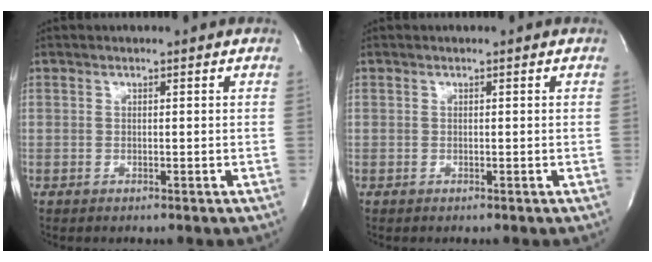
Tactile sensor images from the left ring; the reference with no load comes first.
{"total": 0.0}